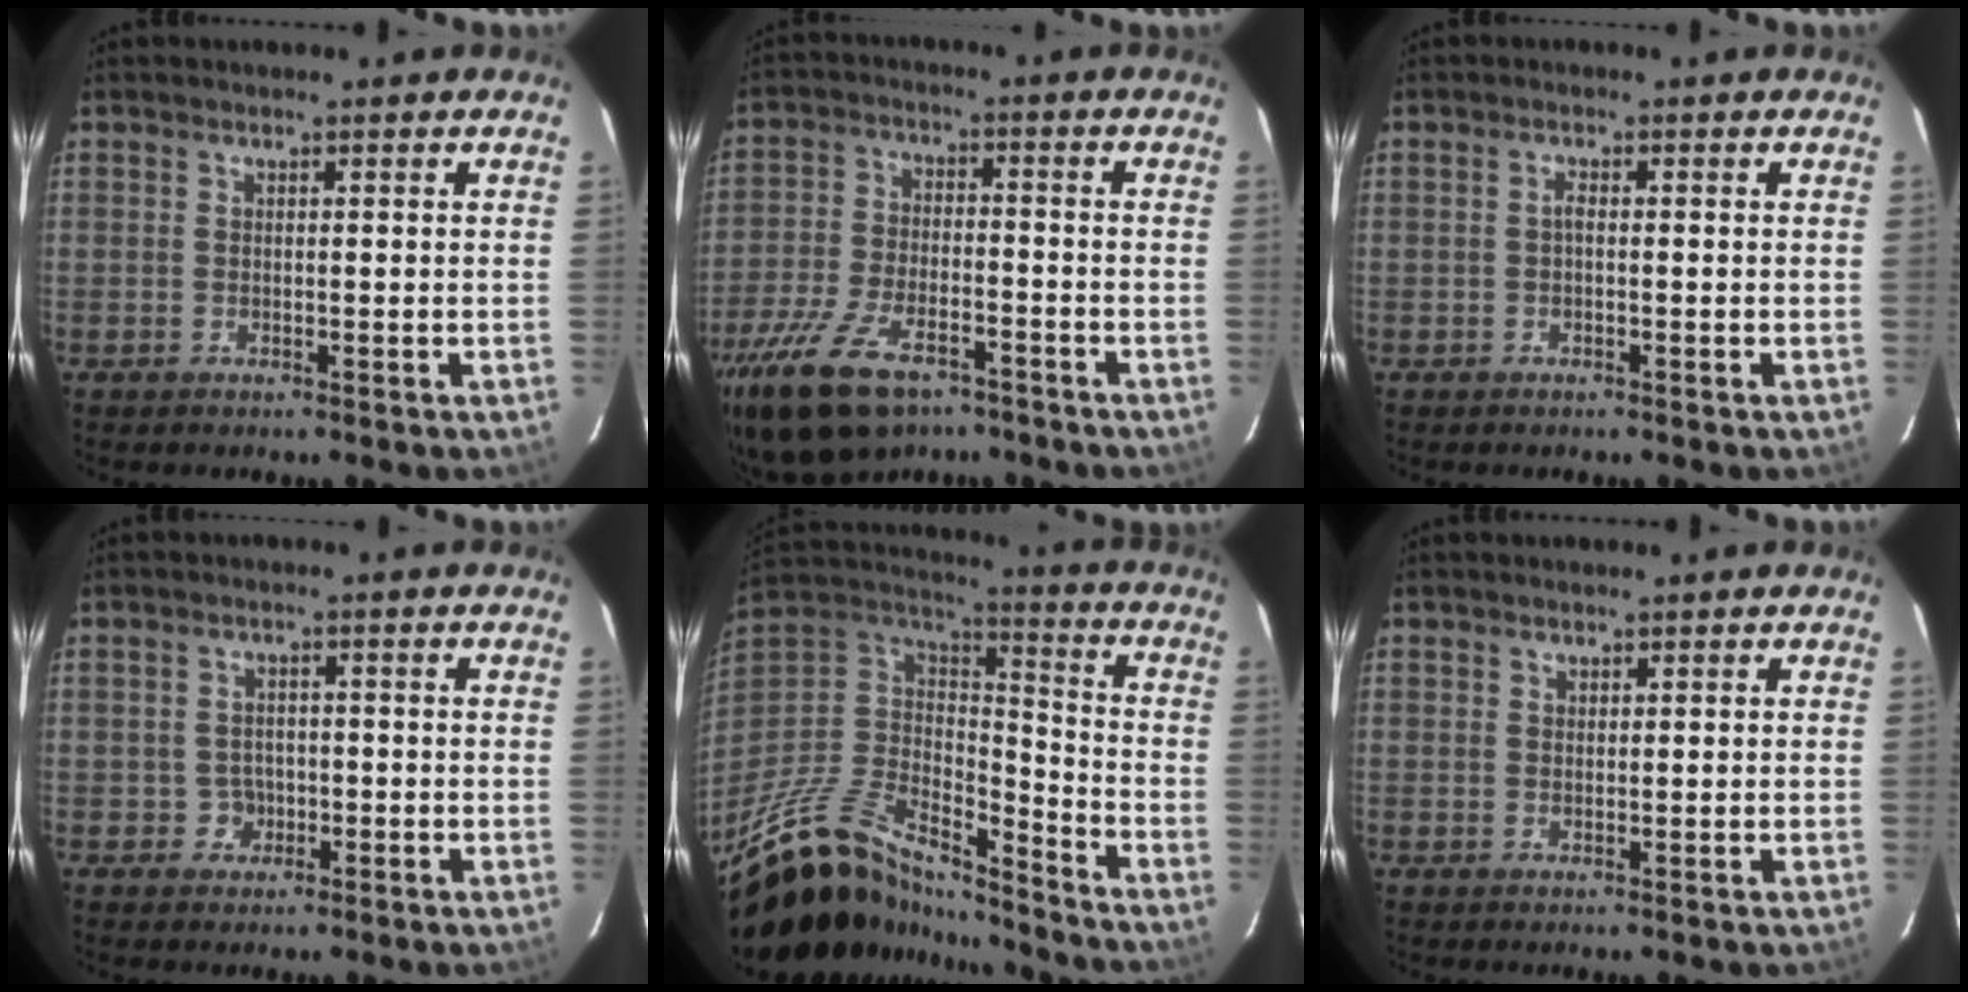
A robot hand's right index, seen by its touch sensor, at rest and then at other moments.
{"total": 17.5, "force": [-11.8, 8.2, 9.9], "torque": [-0.225, -0.030, -0.207]}
{"total": 0.8, "force": [-0.2, 0.3, 0.7], "torque": [-0.015, 0.006, -0.006]}
{"total": 2.9, "force": [-1.0, 2.7, 0.0], "torque": [-0.001, 0.008, -0.012]}
{"total": 27.4, "force": [-21.0, 10.4, 14.0], "torque": [-0.279, -0.003, -0.349]}
{"total": 0.6, "force": [0.5, 0.4, 0.0], "torque": [0.000, 0.002, 0.009]}